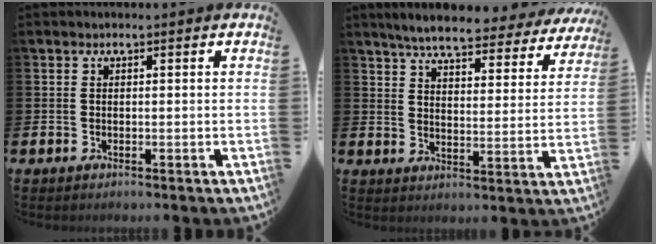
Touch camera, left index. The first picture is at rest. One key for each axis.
{"total": 6.1, "fx": 5.7, "fy": 0.7, "fz": 2.1, "tx": -0.061, "ty": -0.034, "tz": 0.095}